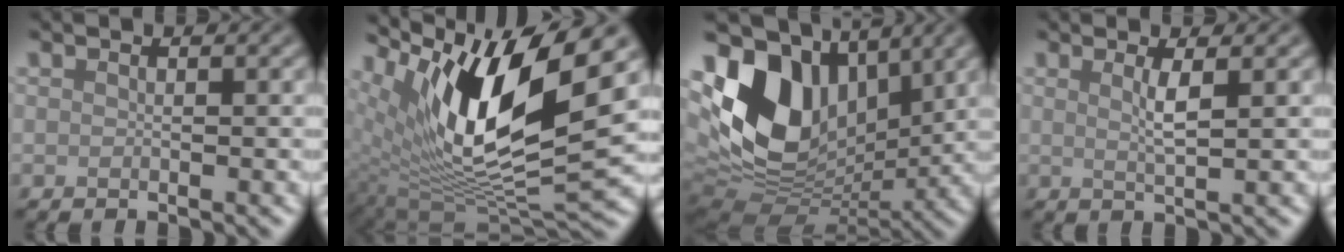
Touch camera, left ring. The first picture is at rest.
{"total": 13.2, "force": [5.1, 4.3, 11.4], "torque": [-0.209, -0.011, 0.103]}
{"total": 12.6, "force": [3.5, 8.7, 8.3], "torque": [-0.169, -0.004, 0.069]}
{"total": 2.0, "force": [0.7, 0.3, 1.8], "torque": [-0.034, -0.003, 0.009]}